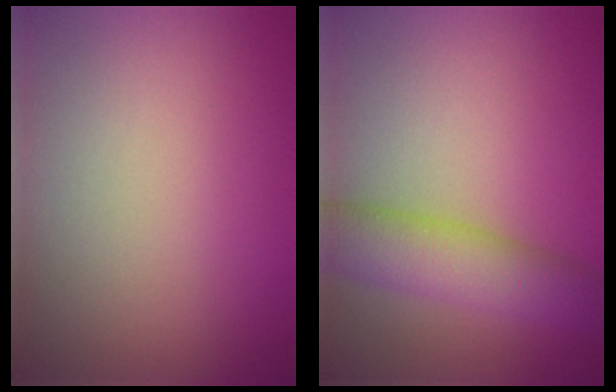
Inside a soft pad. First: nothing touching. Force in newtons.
{"total": 5.6, "press": 5.6, "slide": 0.2}